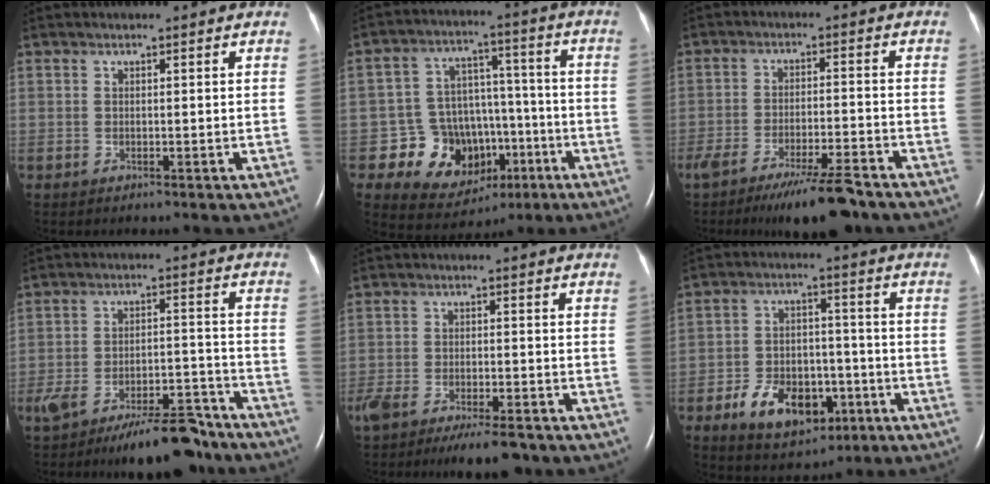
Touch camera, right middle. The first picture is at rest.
{"total": 11.3, "force": [-3.9, 10.1, 3.4], "torque": [-0.045, 0.049, -0.043]}
{"total": 10.7, "force": [-8.5, 1.0, 6.4], "torque": [-0.101, -0.022, -0.135]}
{"total": 13.5, "force": [-10.9, 3.8, 6.9], "torque": [-0.104, 0.027, -0.171]}
{"total": 10.5, "force": [-8.0, 2.9, 6.1], "torque": [-0.106, -0.012, -0.128]}
{"total": 11.4, "force": [-5.2, 6.9, 7.4], "torque": [-0.134, 0.010, -0.076]}